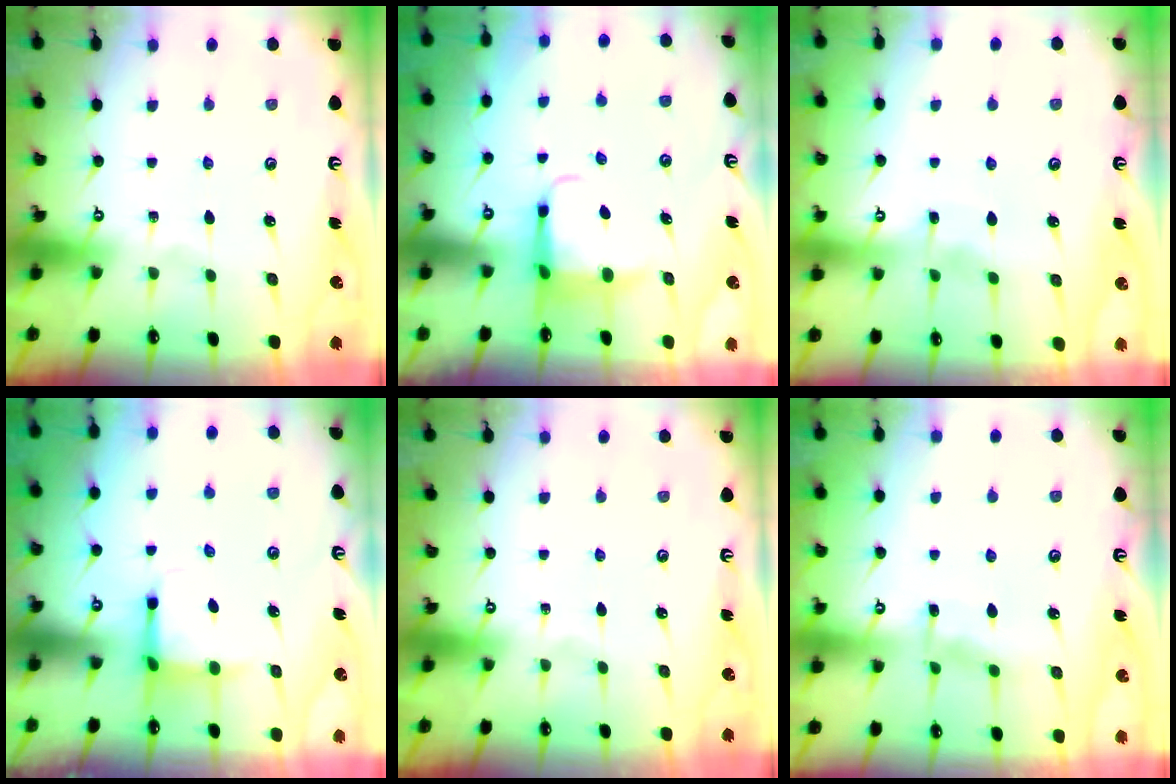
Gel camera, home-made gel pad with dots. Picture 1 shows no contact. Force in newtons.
{"total": 5.1, "press": 5.0, "slide": 0.9}
{"total": 3.6, "press": 3.6, "slide": 0.5}
{"total": 4.0, "press": 3.8, "slide": 1.2}
{"total": 0.0}
{"total": 5.8, "press": 5.7, "slide": 0.6}